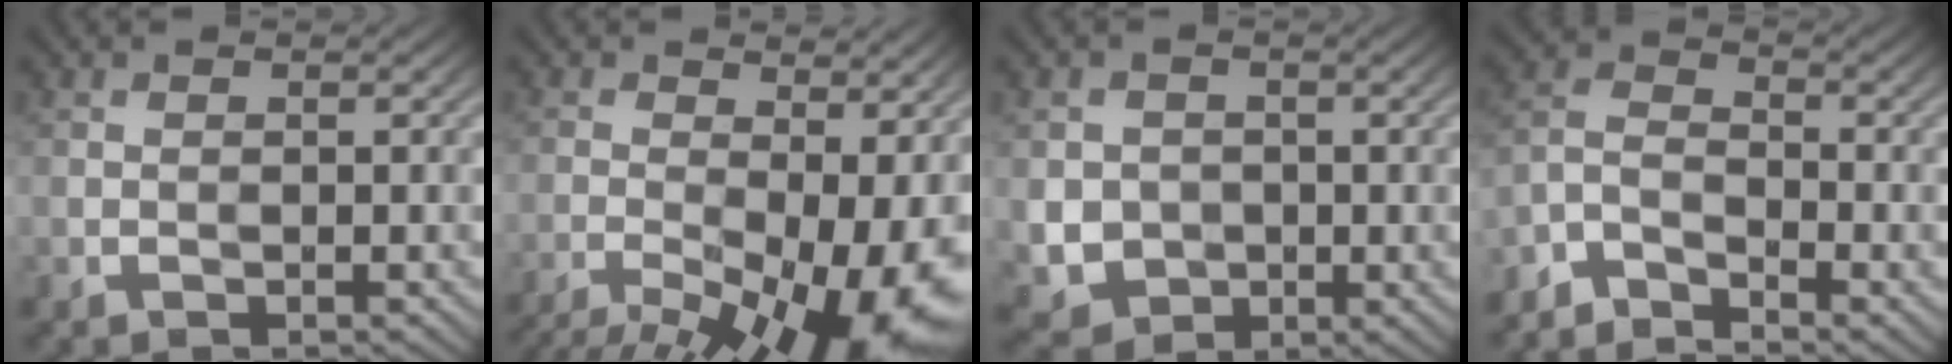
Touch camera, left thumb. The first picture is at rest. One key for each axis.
{"total": 15.4, "fx": -6.1, "fy": 6.5, "fz": 12.6, "tx": -0.194, "ty": -0.011, "tz": -0.077}
{"total": 4.1, "fx": 0.0, "fy": 3.9, "fz": 1.0, "tx": -0.039, "ty": -0.015, "tz": 0.002}
{"total": 5.0, "fx": -4.4, "fy": 1.4, "fz": 2.0, "tx": -0.045, "ty": -0.004, "tz": -0.103}